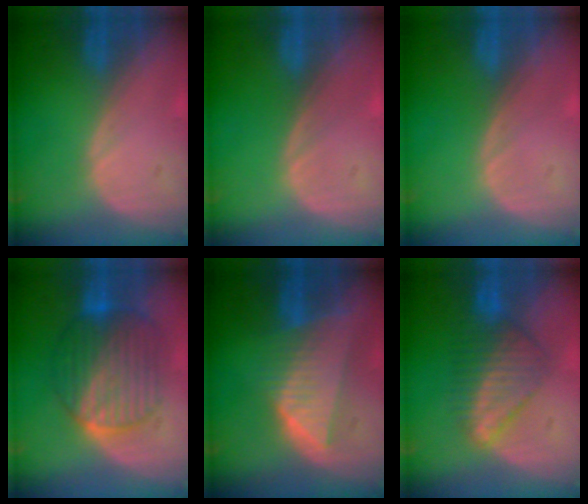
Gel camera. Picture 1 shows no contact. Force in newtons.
{"total": 0.0}
{"total": 0.0}
{"total": 9.7, "press": 9.7, "slide": 0.6}
{"total": 7.7, "press": 7.0, "slide": 3.1}
{"total": 6.7, "press": 6.6, "slide": 1.3}